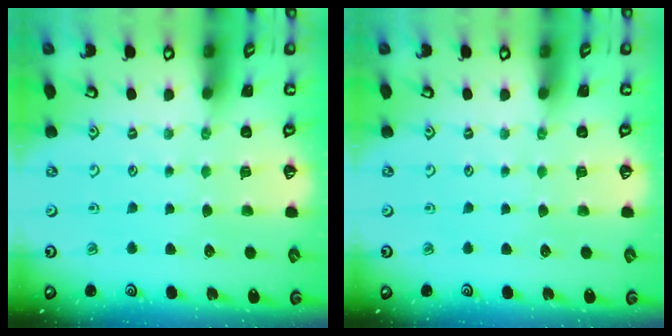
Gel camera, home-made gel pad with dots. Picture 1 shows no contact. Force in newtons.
{"total": 0.0}